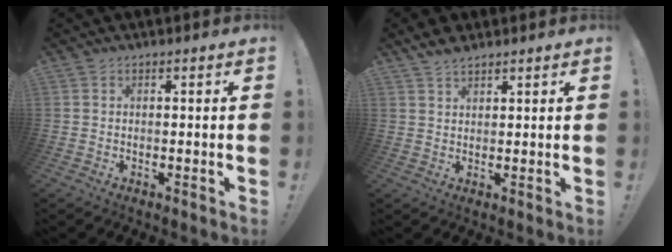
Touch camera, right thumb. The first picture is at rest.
{"total": 3.7, "force": [3.1, 1.5, 1.2], "torque": [-0.015, -0.016, 0.059]}